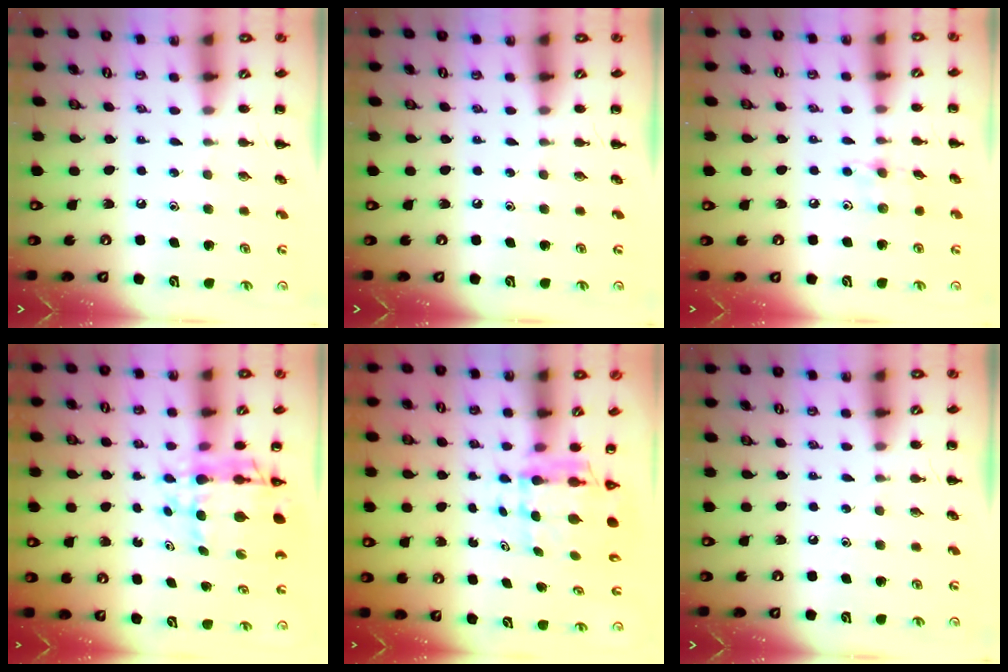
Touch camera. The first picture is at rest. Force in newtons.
{"total": 0.0}
{"total": 6.1, "press": 6.0, "slide": 0.8}
{"total": 8.1, "press": 7.6, "slide": 2.6}
{"total": 6.1, "press": 5.8, "slide": 1.8}
{"total": 0.0}